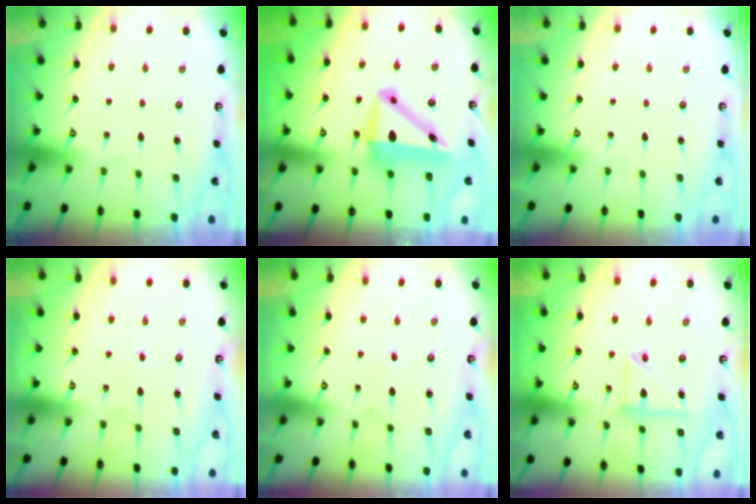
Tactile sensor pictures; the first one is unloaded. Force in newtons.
{"total": 11.0, "press": 10.7, "slide": 2.7}
{"total": 0.0}
{"total": 1.9, "press": 1.9, "slide": 0.2}
{"total": 2.6, "press": 2.6, "slide": 0.2}
{"total": 10.2, "press": 10.2, "slide": 1.0}